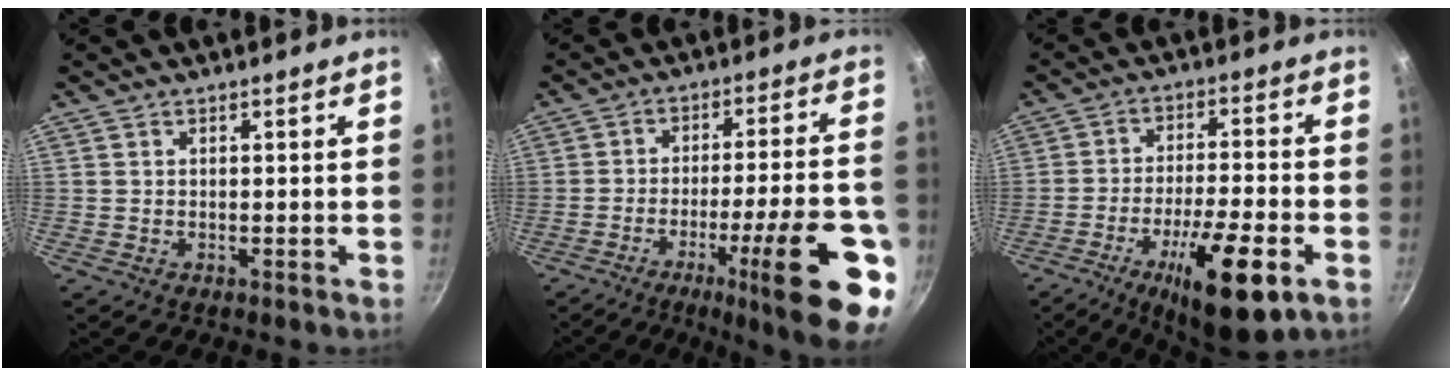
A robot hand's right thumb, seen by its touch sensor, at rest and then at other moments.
{"total": 20.5, "force": [-8.8, 4.1, 18.1], "torque": [-0.230, 0.034, -0.121]}
{"total": 16.6, "force": [-7.5, 4.3, 14.2], "torque": [-0.227, 0.025, -0.116]}